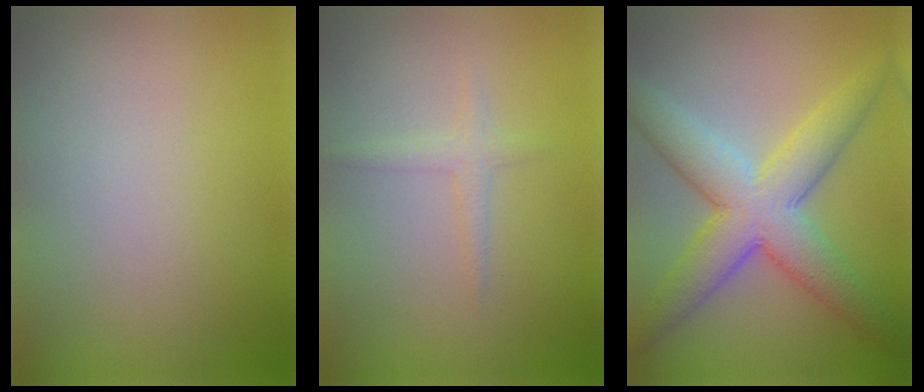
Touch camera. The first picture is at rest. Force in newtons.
{"total": 1.3, "press": 1.3, "slide": 0.1}
{"total": 7.7, "press": 7.7, "slide": 0.1}